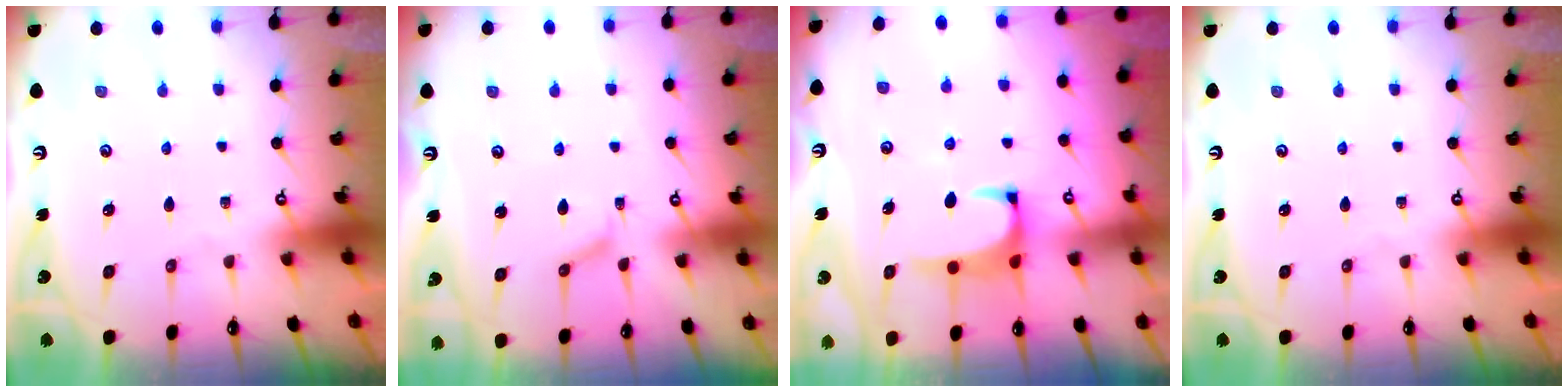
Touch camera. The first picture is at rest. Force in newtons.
{"total": 2.1, "press": 2.0, "slide": 0.6}
{"total": 1.2, "press": 1.1, "slide": 0.5}
{"total": 0.0}